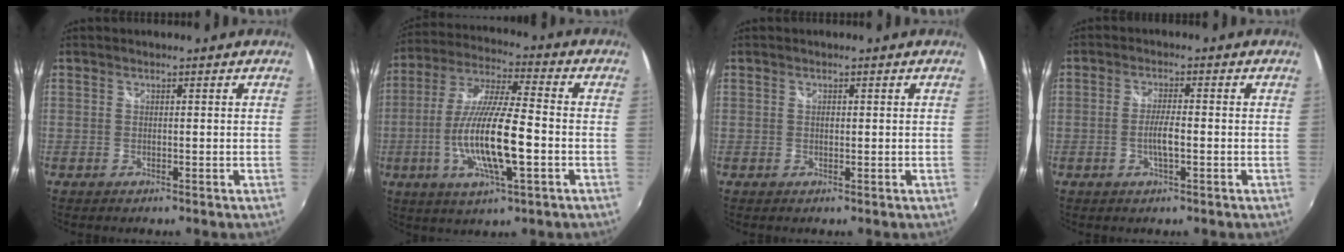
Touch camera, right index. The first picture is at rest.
{"total": 15.9, "force": [-4.0, 3.0, 15.1], "torque": [-0.299, -0.011, -0.074]}
{"total": 0.6, "force": [0.1, 0.5, 0.4], "torque": [-0.006, 0.001, 0.002]}
{"total": 3.7, "force": [-1.0, 0.5, 3.5], "torque": [-0.068, -0.002, -0.019]}